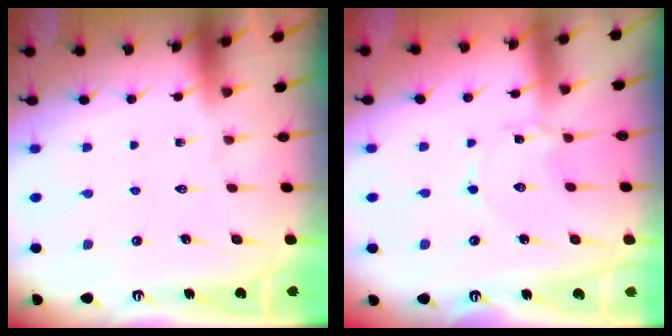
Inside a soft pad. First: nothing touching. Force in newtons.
{"total": 1.6, "press": 1.6, "slide": 0.2}